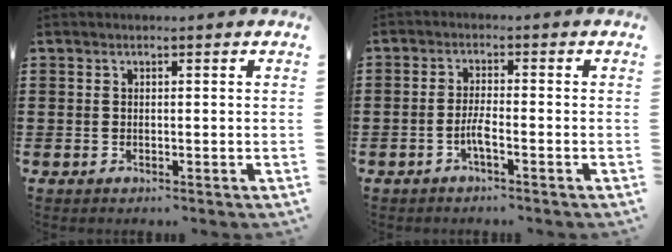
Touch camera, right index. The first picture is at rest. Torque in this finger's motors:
{"motor_torque": [1.73, 0.41, 0.48, 0.01]}